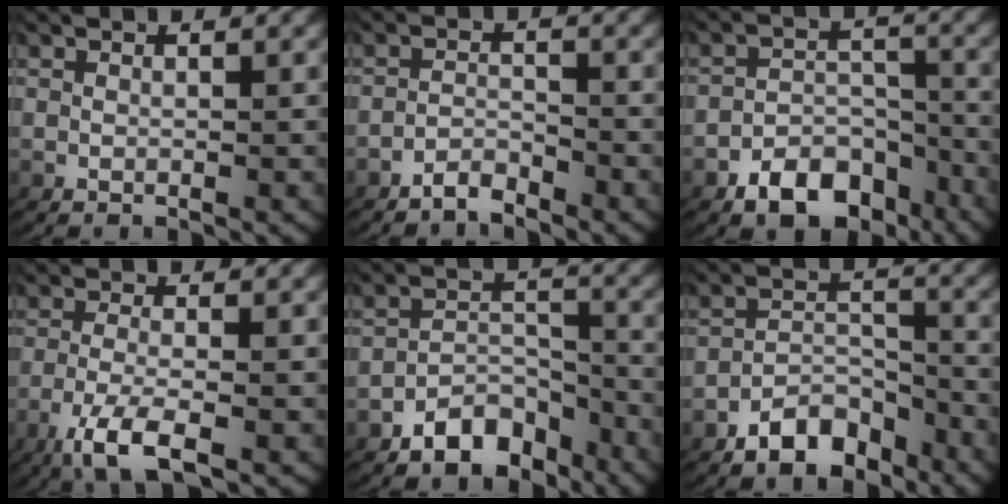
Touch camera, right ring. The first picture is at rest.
{"total": 2.5, "force": [-2.4, 0.7, 0.4], "torque": [-0.010, -0.005, -0.046]}
{"total": 6.7, "force": [-4.8, 3.8, 2.5], "torque": [-0.033, -0.012, -0.079]}
{"total": 5.1, "force": [-2.9, 1.5, 3.9], "torque": [-0.096, -0.027, -0.036]}
{"total": 5.2, "force": [-3.9, 2.7, 2.1], "torque": [-0.025, -0.007, -0.068]}
{"total": 4.9, "force": [-3.9, 2.3, 2.0], "torque": [-0.021, -0.005, -0.069]}